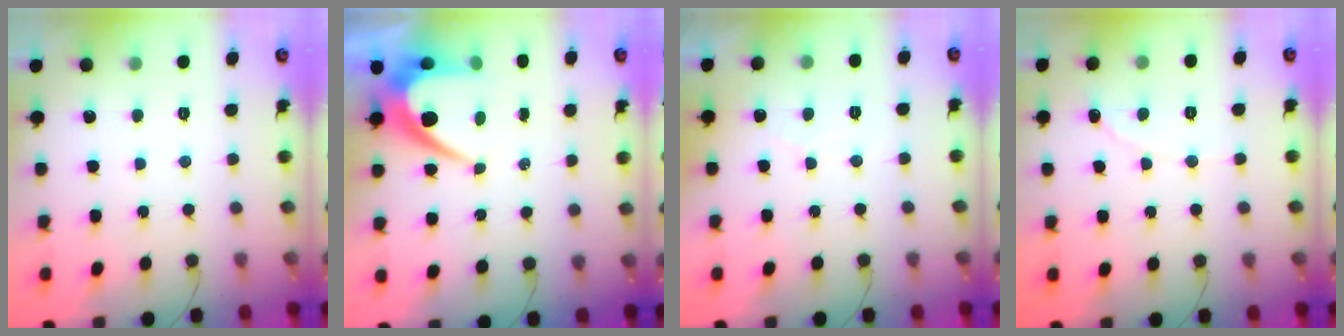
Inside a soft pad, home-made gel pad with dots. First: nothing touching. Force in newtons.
{"total": 7.8, "press": 7.8, "slide": 0.4}
{"total": 1.9, "press": 1.9, "slide": 0.2}
{"total": 0.7, "press": 0.7, "slide": 0.0}